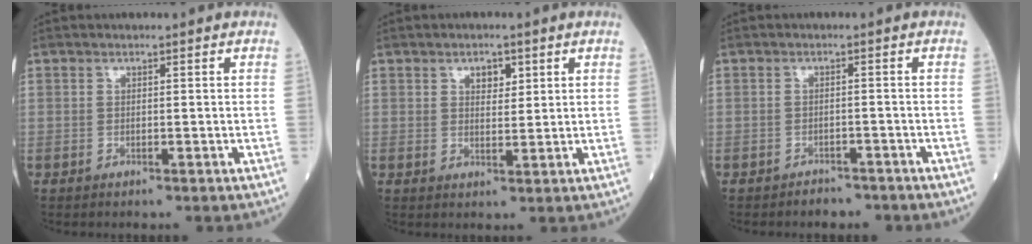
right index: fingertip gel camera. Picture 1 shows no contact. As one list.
[{"total": 2.9, "force": [1.5, 1.6, 2.0], "torque": [-0.028, 0.001, 0.024]}, {"total": 2.9, "force": [-2.6, 1.3, -0.1], "torque": [-0.002, 0.004, -0.036]}]